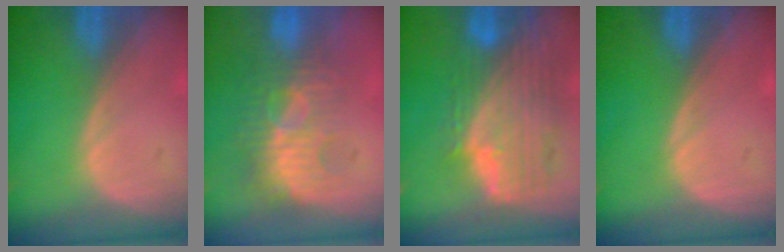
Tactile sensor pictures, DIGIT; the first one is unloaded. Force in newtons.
{"total": 8.7, "press": 8.2, "slide": 2.8}
{"total": 11.6, "press": 9.9, "slide": 6.1}
{"total": 0.0}